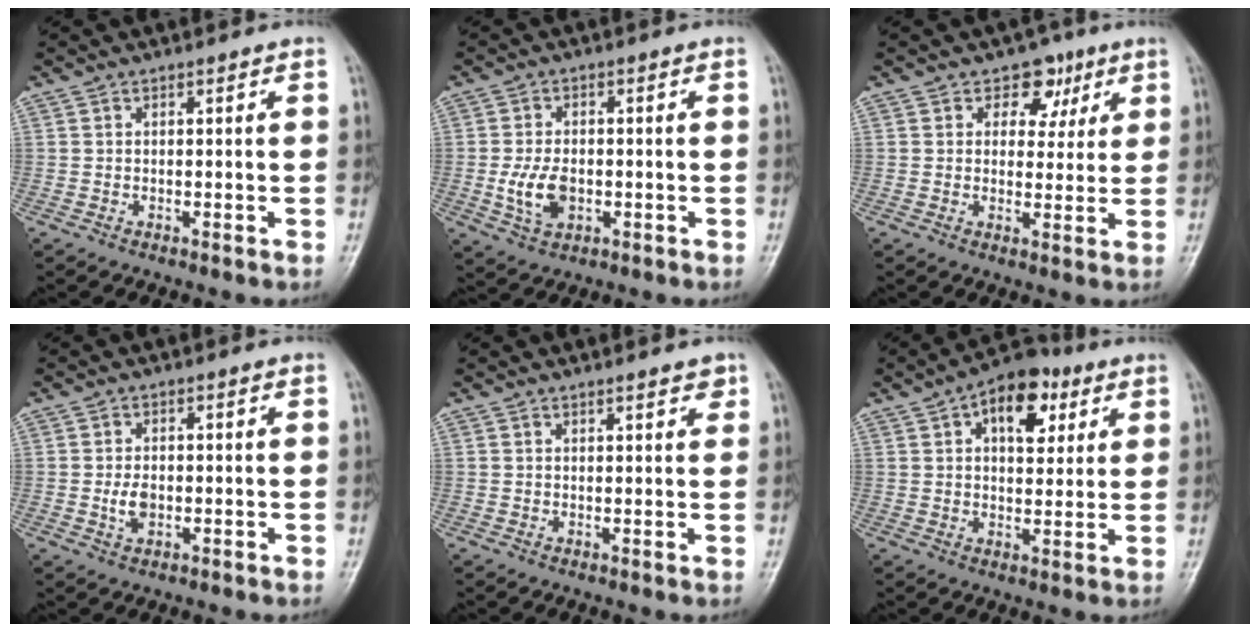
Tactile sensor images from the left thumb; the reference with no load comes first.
{"total": 6.6, "force": [-1.2, 4.2, 4.9], "torque": [-0.089, 0.002, -0.017]}
{"total": 6.1, "force": [3.0, 4.6, 2.6], "torque": [0.006, -0.007, 0.037]}
{"total": 3.4, "force": [-0.6, 2.1, 2.6], "torque": [-0.045, 0.000, -0.009]}
{"total": 2.4, "force": [1.7, 0.7, 1.4], "torque": [-0.010, -0.007, 0.021]}
{"total": 11.5, "force": [4.8, 6.5, 8.2], "torque": [-0.084, -0.002, 0.066]}